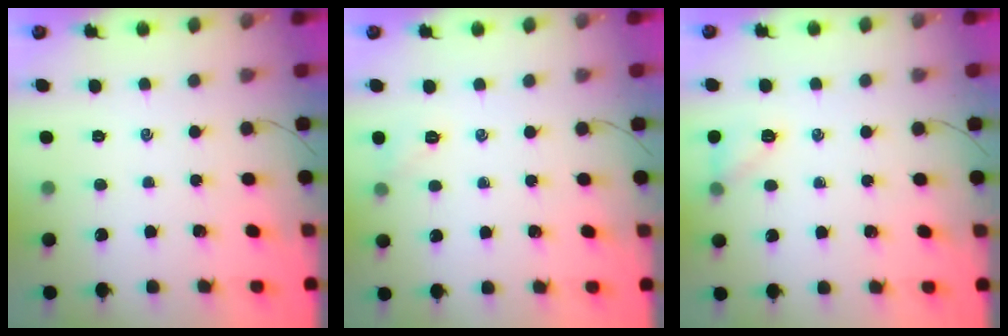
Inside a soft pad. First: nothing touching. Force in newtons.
{"total": 5.3, "press": 5.1, "slide": 1.3}
{"total": 7.4, "press": 7.2, "slide": 1.6}